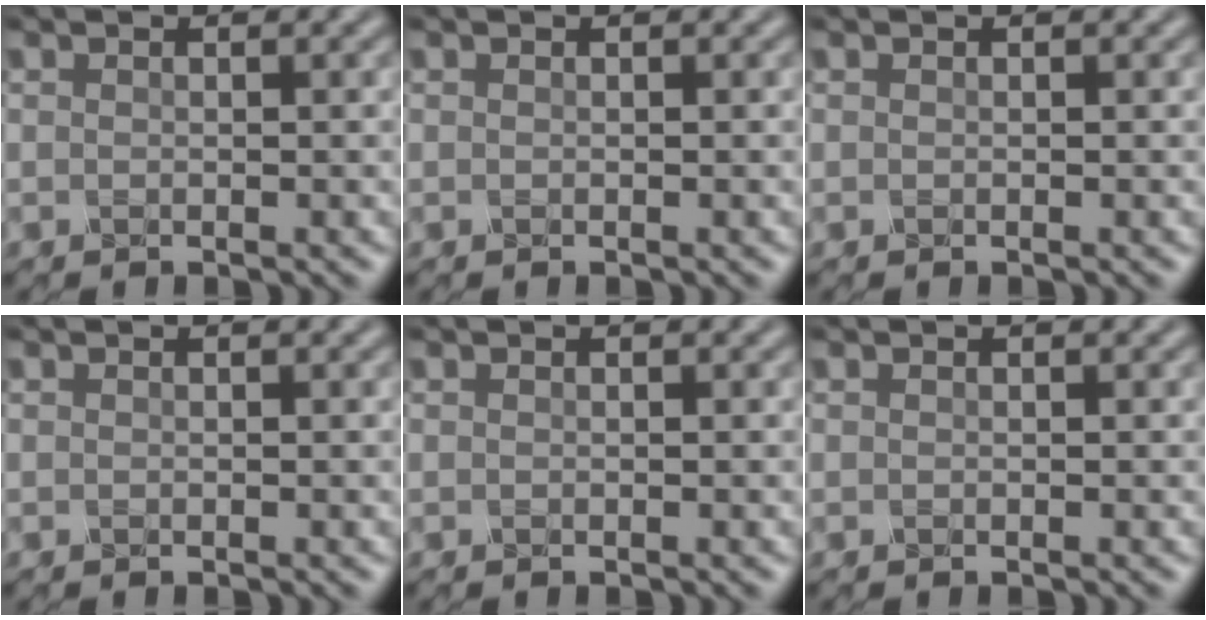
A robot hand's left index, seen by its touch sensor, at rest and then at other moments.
{"total": 0.0}
{"total": 0.0}
{"total": 0.0}
{"total": 0.0}
{"total": 0.0}